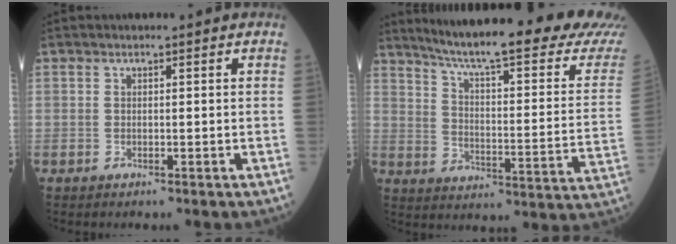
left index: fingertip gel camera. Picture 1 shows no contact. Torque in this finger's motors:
{"motor_torque": [0.85, -1.29, 0.57, 0.15]}